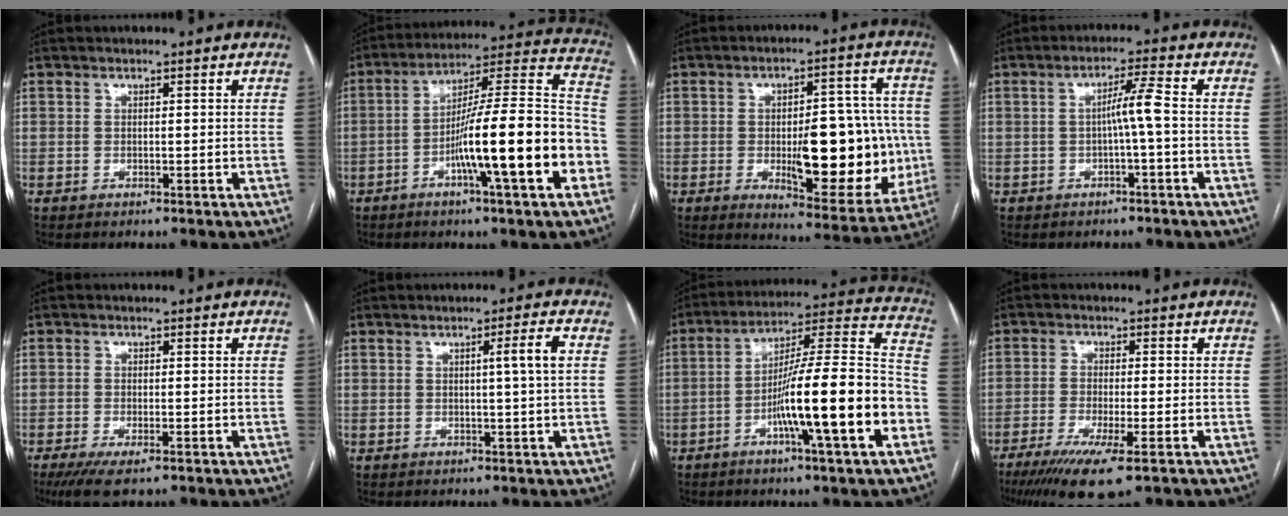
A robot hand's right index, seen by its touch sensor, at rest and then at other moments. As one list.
[{"total": 20.6, "force": [-6.8, 0.9, 19.4], "torque": [-0.264, 0.012, -0.106]}, {"total": 18.3, "force": [-2.5, 6.4, 16.9], "torque": [-0.214, 0.010, -0.018]}, {"total": 4.0, "force": [-0.6, -0.6, 3.9], "torque": [-0.066, 0.010, -0.008]}, {"total": 4.0, "force": [-2.3, 1.0, 3.2], "torque": [-0.051, -0.010, -0.031]}, {"total": 3.2, "force": [0.5, -0.8, 3.1], "torque": [-0.048, 0.000, 0.008]}, {"total": 18.9, "force": [-6.5, 0.4, 17.8], "torque": [-0.269, 0.007, -0.105]}, {"total": 10.1, "force": [-6.3, 1.1, 7.8], "torque": [-0.130, -0.026, -0.099]}]